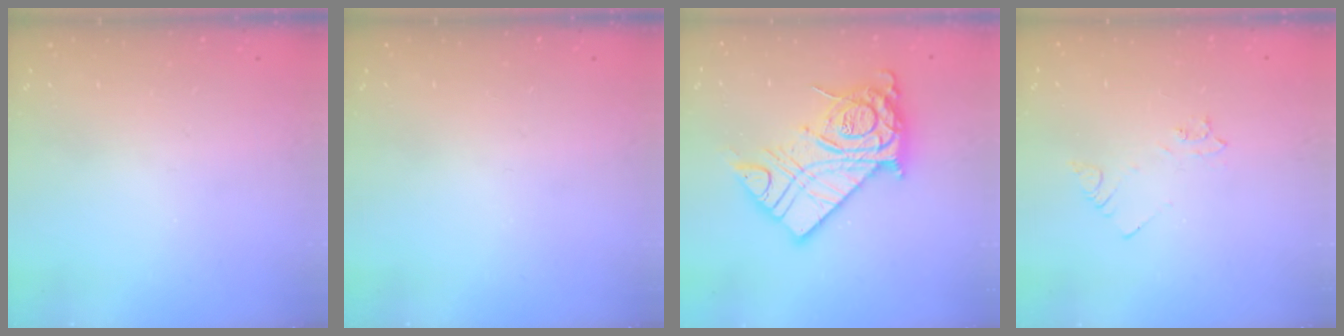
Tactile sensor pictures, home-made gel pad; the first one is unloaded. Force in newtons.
{"total": 0.0}
{"total": 20.5, "press": 20.4, "slide": 2.0}
{"total": 3.3, "press": 3.2, "slide": 0.5}